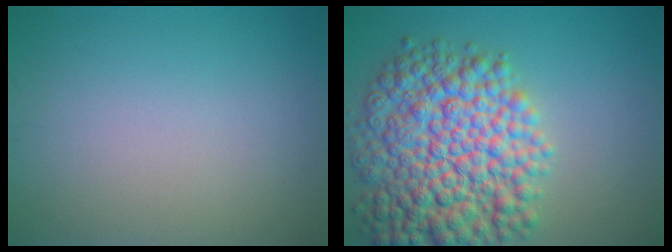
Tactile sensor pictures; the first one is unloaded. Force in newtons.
{"total": 11.6, "press": 11.6, "slide": 0.3}